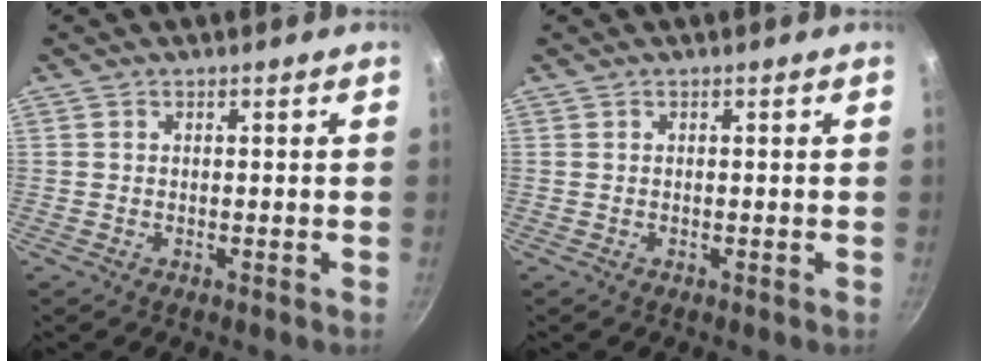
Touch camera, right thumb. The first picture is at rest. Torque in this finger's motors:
{"motor_torque": [-0.27, 0.19, 0.02, 0.00, 0.01]}